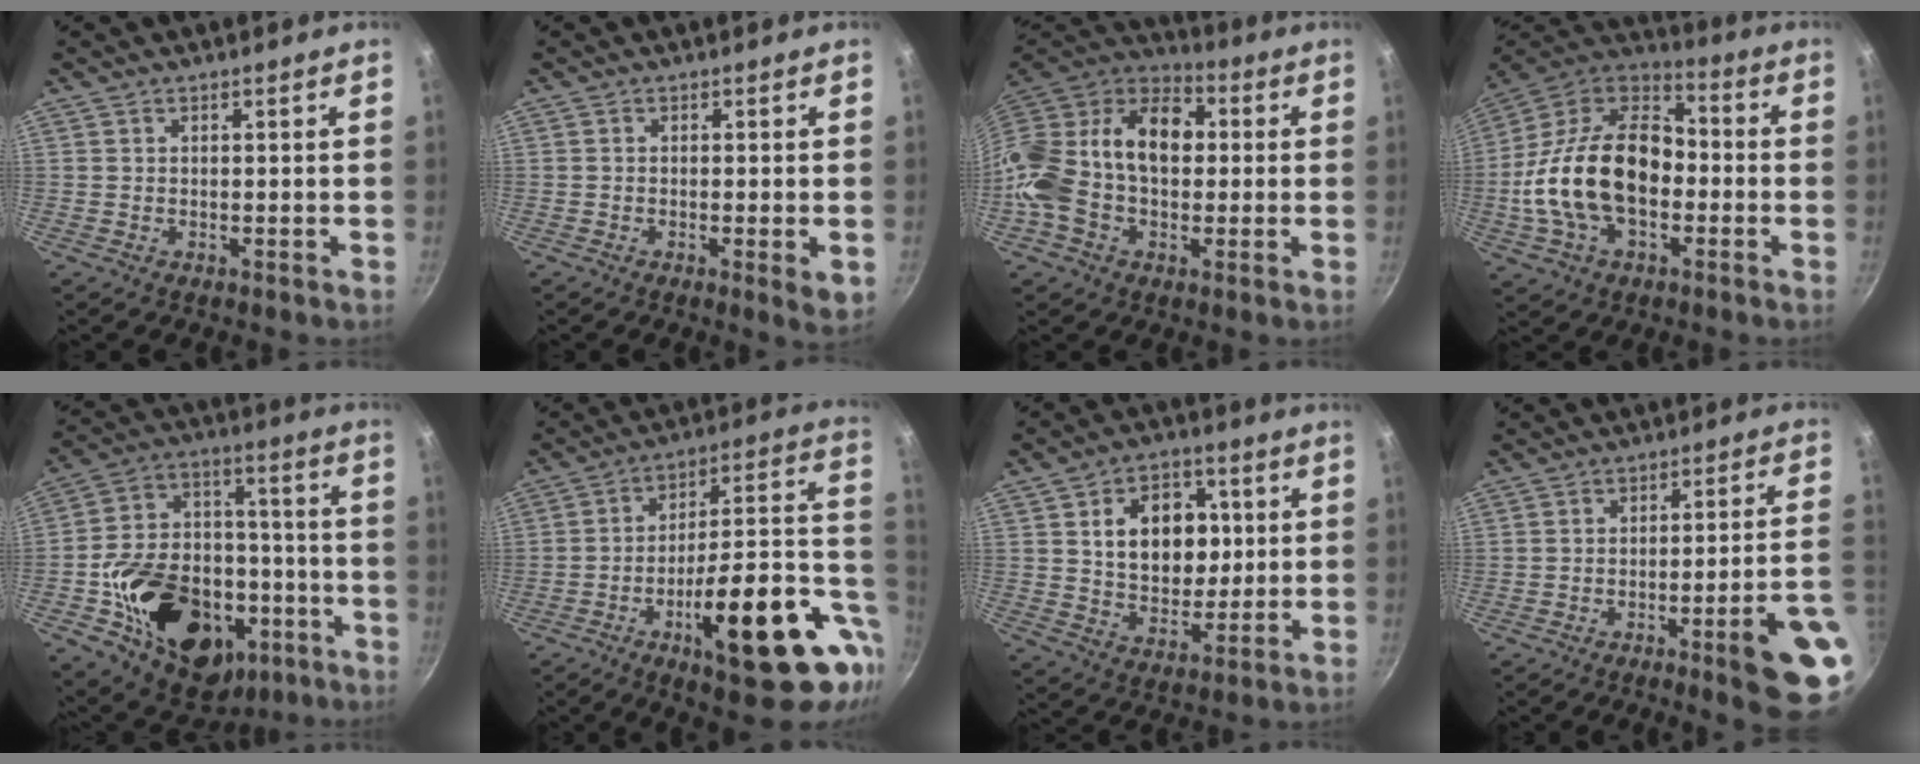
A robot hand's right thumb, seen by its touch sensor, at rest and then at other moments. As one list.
[{"total": 3.5, "force": [-0.8, 0.6, 3.4], "torque": [-0.052, -0.011, -0.012]}, {"total": 23.0, "force": [0.6, 15.8, 16.7], "torque": [-0.296, 0.049, -0.012]}, {"total": 23.5, "force": [-3.3, 14.8, 18.0], "torque": [-0.311, 0.046, -0.073]}, {"total": 29.7, "force": [-10.3, 20.6, 18.7], "torque": [-0.271, 0.062, -0.141]}, {"total": 25.7, "force": [-5.8, 9.1, 23.3], "torque": [-0.289, 0.022, -0.078]}, {"total": 14.6, "force": [2.8, 10.7, 9.5], "torque": [-0.097, -0.002, 0.047]}, {"total": 14.2, "force": [-6.4, 1.6, 12.6], "torque": [-0.143, 0.042, -0.083]}]